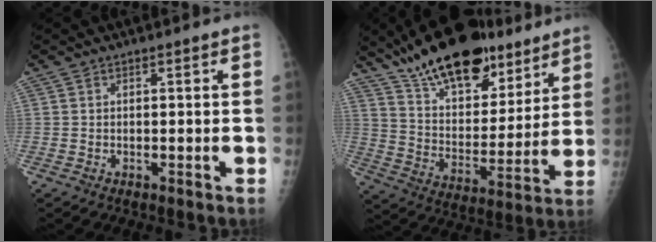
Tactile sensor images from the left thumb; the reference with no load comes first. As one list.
[{"total": 24.4, "force": [17.6, 10.7, 13.1], "torque": [-0.177, -0.066, 0.286]}]